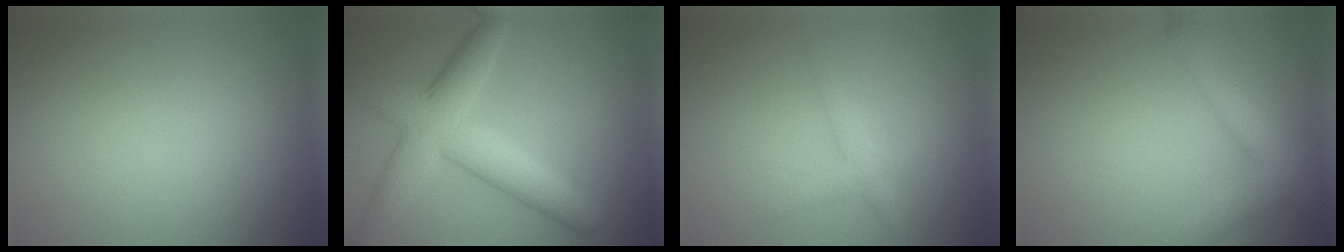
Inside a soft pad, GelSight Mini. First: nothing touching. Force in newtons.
{"total": 6.6, "press": 6.6, "slide": 0.1}
{"total": 1.6, "press": 1.6, "slide": 0.0}
{"total": 3.9, "press": 3.9, "slide": 0.3}